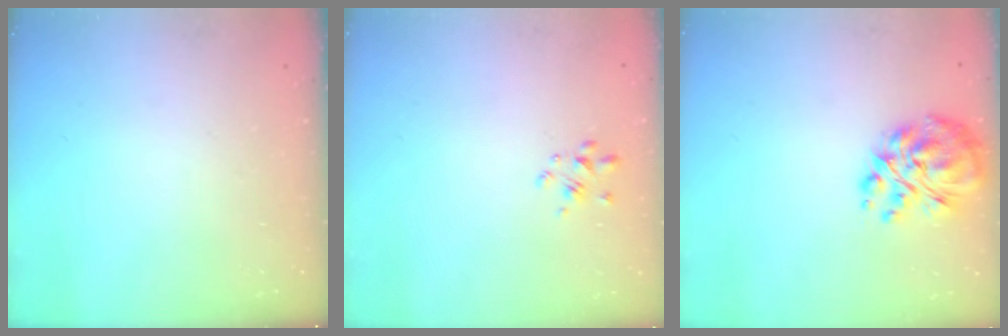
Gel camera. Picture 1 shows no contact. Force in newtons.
{"total": 2.6, "press": 2.4, "slide": 1.0}
{"total": 13.3, "press": 12.5, "slide": 4.7}